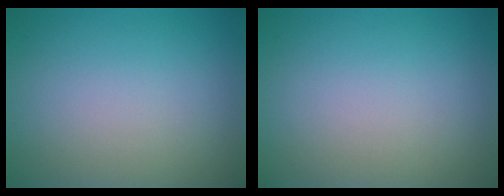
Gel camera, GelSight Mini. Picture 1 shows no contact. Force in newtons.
{"total": 0.0}